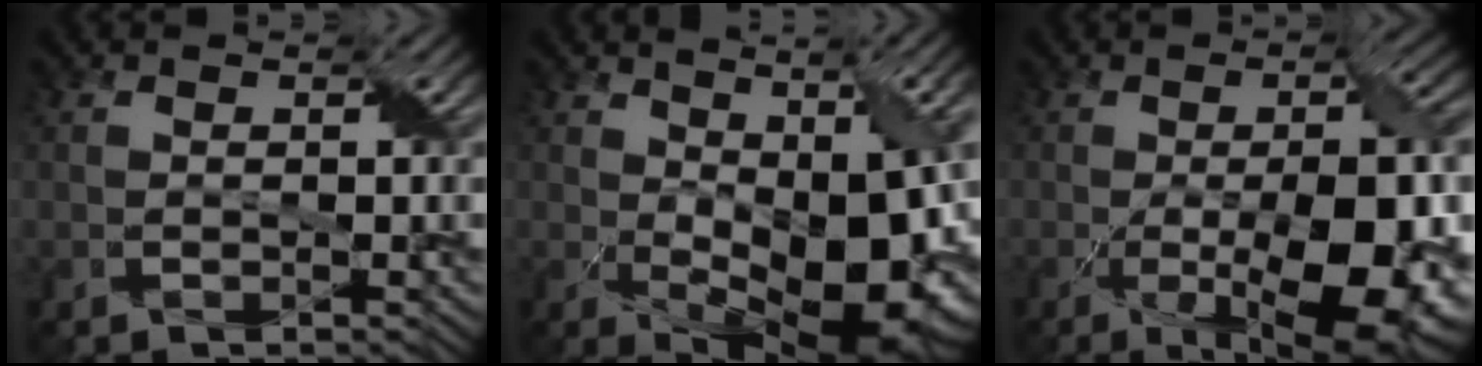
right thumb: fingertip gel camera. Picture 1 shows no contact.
{"total": 15.5, "force": [-0.1, 7.5, 13.6], "torque": [-0.214, -0.021, 0.023]}
{"total": 15.0, "force": [-4.0, 5.5, 13.4], "torque": [-0.192, -0.027, -0.046]}